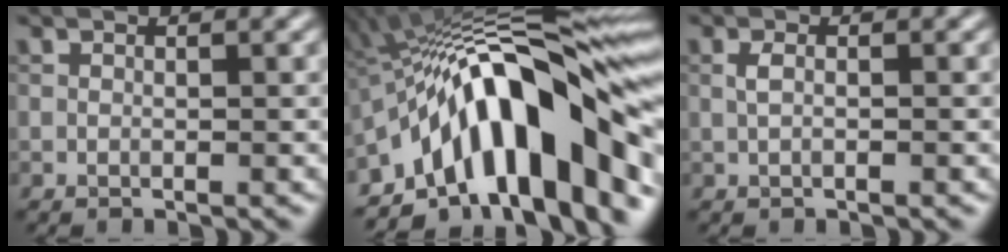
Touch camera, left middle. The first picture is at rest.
{"total": 17.1, "force": [-5.1, 6.7, 14.9], "torque": [-0.189, 0.052, -0.108]}
{"total": 0.9, "force": [0.0, 0.3, 0.8], "torque": [-0.020, 0.000, -0.001]}